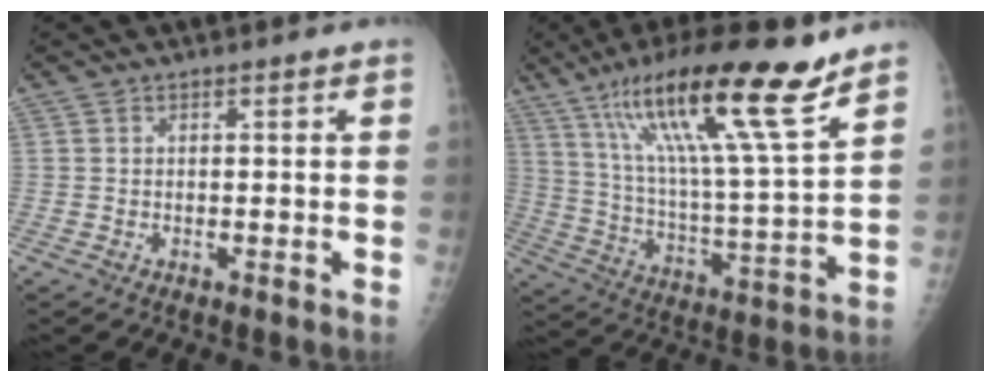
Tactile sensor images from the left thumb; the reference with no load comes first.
{"total": 22.7, "force": [14.3, 2.9, 17.3], "torque": [-0.287, -0.049, 0.248]}